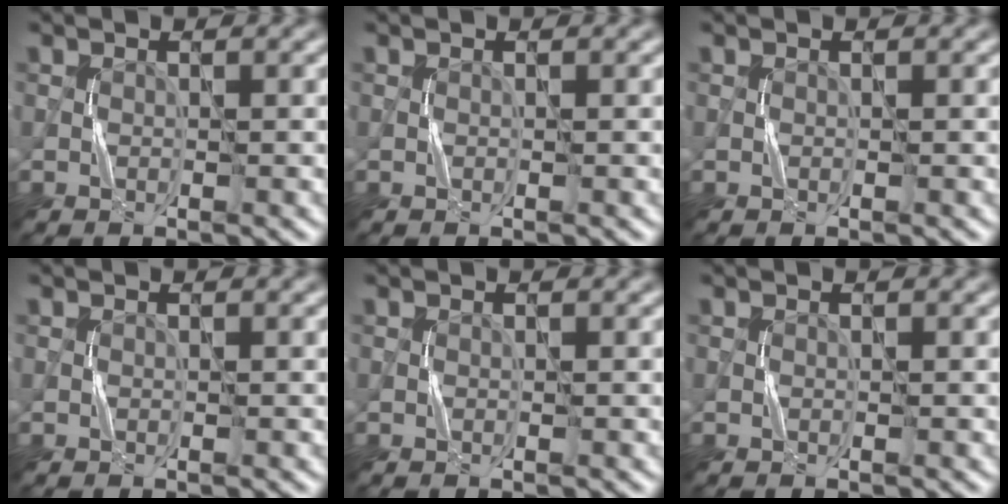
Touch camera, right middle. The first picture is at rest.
{"total": 0.0}
{"total": 0.0}
{"total": 0.0}
{"total": 0.0}
{"total": 0.0}